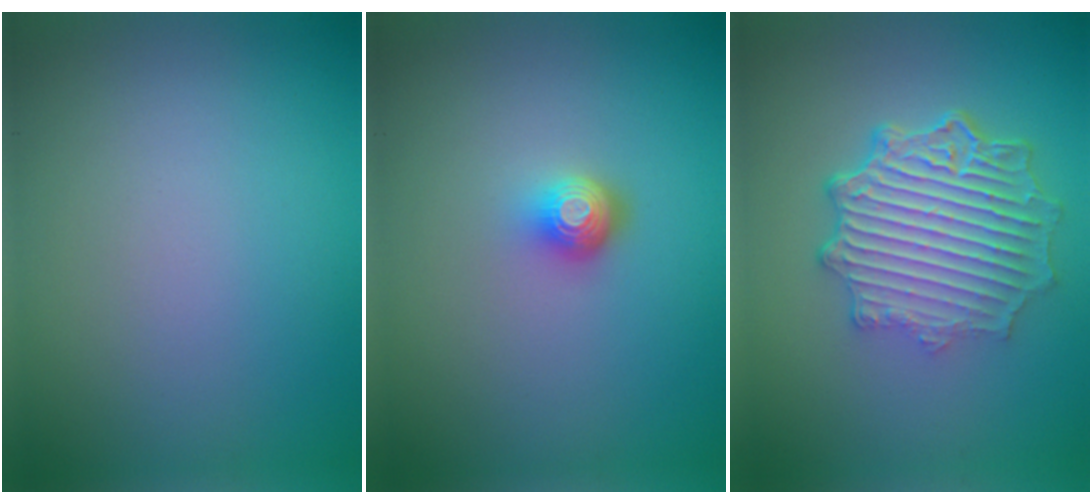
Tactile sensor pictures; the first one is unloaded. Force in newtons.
{"total": 2.0, "press": 1.4, "slide": 1.4}
{"total": 7.1, "press": 5.3, "slide": 4.7}